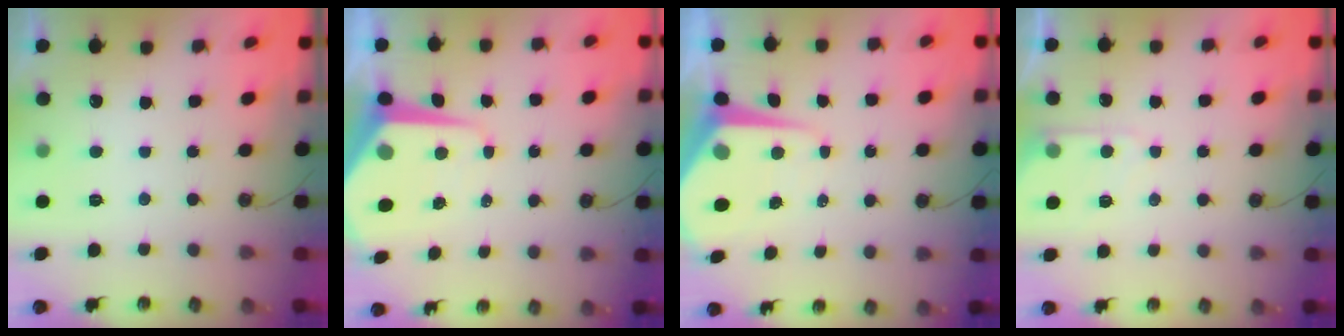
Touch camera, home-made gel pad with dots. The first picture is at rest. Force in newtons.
{"total": 9.3, "press": 9.3, "slide": 0.7}
{"total": 8.5, "press": 8.5, "slide": 0.7}
{"total": 6.5, "press": 6.4, "slide": 0.6}